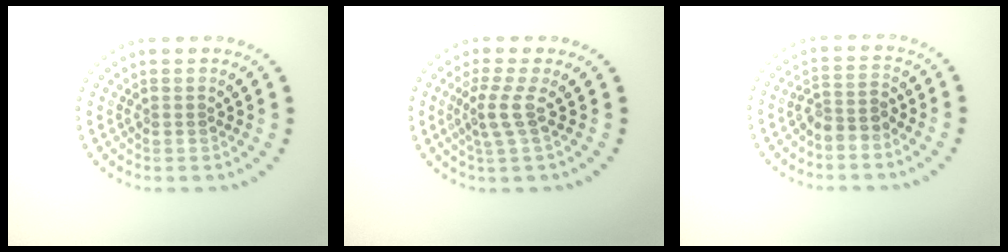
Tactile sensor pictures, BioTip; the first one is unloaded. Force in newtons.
{"total": 2.2, "press": 1.5, "slide": 1.6}
{"total": 2.2, "press": 1.8, "slide": 1.3}